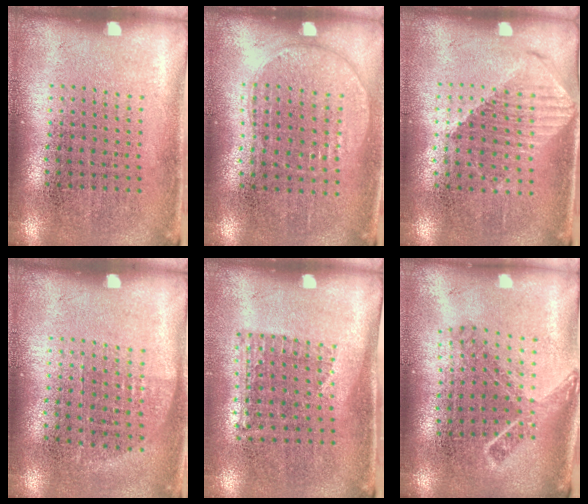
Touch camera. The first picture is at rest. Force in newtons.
{"total": 0.9, "press": 0.8, "slide": 0.4}
{"total": 1.2, "press": 1.1, "slide": 0.5}
{"total": 0.7, "press": 0.6, "slide": 0.4}
{"total": 1.1, "press": 0.9, "slide": 0.6}
{"total": 1.7, "press": 1.2, "slide": 1.1}